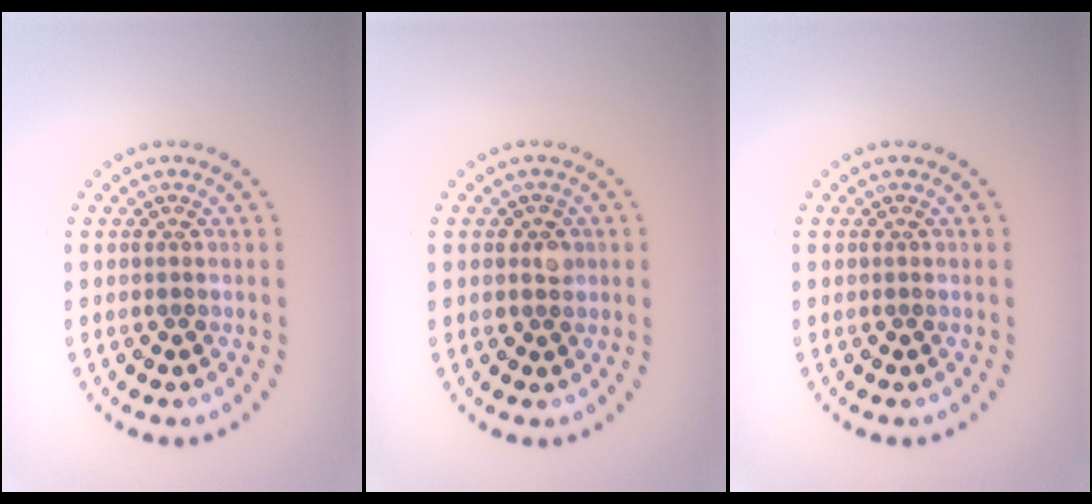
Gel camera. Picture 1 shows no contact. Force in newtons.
{"total": 1.4, "press": 1.3, "slide": 0.7}
{"total": 0.0}